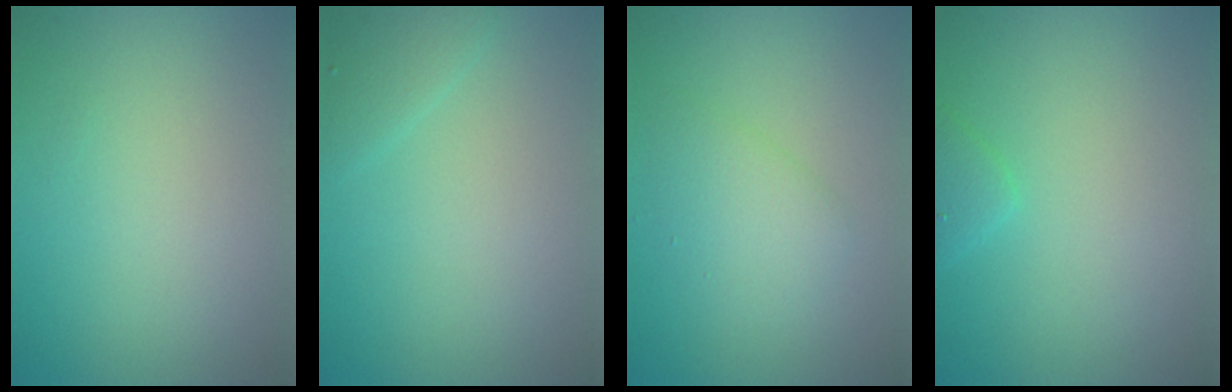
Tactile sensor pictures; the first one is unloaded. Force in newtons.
{"total": 1.4, "press": 1.4, "slide": 0.1}
{"total": 2.4, "press": 2.4, "slide": 0.2}
{"total": 1.4, "press": 1.4, "slide": 0.1}